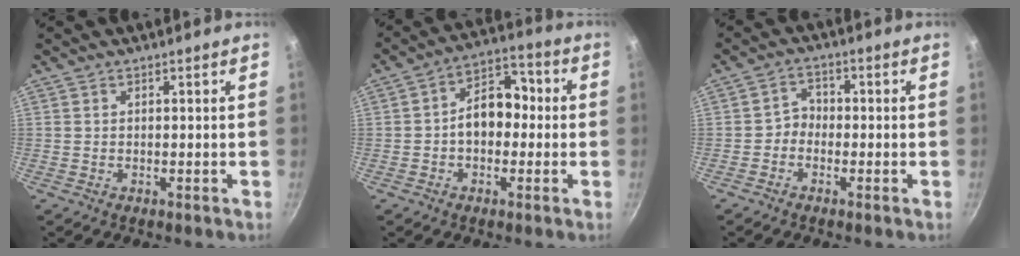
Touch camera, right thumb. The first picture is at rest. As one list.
[{"total": 9.9, "force": [-0.5, 6.7, 7.3], "torque": [-0.088, 0.036, -0.021]}, {"total": 3.3, "force": [-1.2, 2.7, 1.5], "torque": [-0.005, 0.018, -0.033]}]